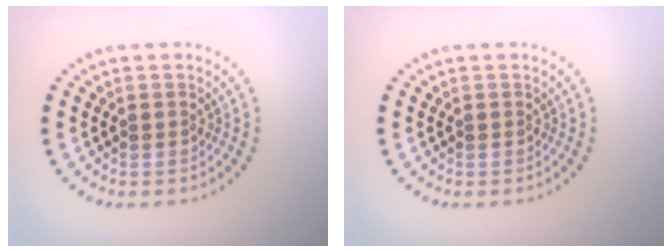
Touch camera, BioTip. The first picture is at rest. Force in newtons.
{"total": 0.0}